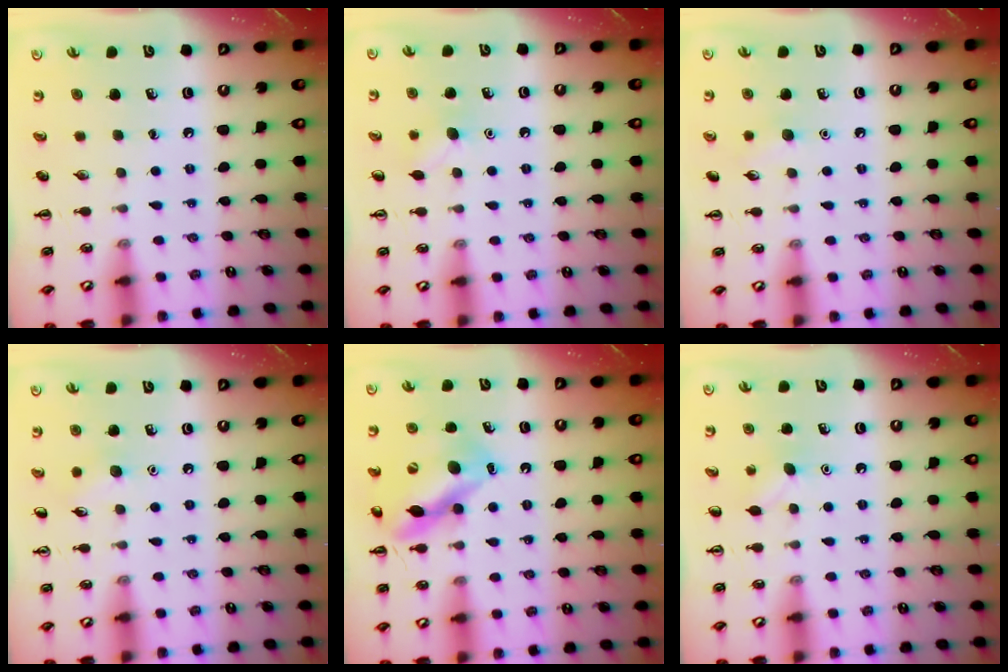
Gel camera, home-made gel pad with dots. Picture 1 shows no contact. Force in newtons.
{"total": 5.6, "press": 5.3, "slide": 1.6}
{"total": 5.2, "press": 5.0, "slide": 1.2}
{"total": 5.1, "press": 4.9, "slide": 1.5}
{"total": 13.3, "press": 12.9, "slide": 3.2}
{"total": 4.8, "press": 4.5, "slide": 1.4}